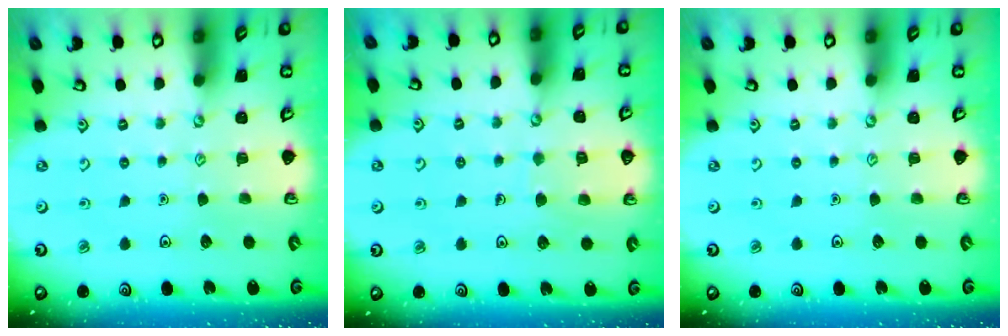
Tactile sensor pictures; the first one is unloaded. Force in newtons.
{"total": 4.9, "press": 4.9, "slide": 0.4}
{"total": 0.0}